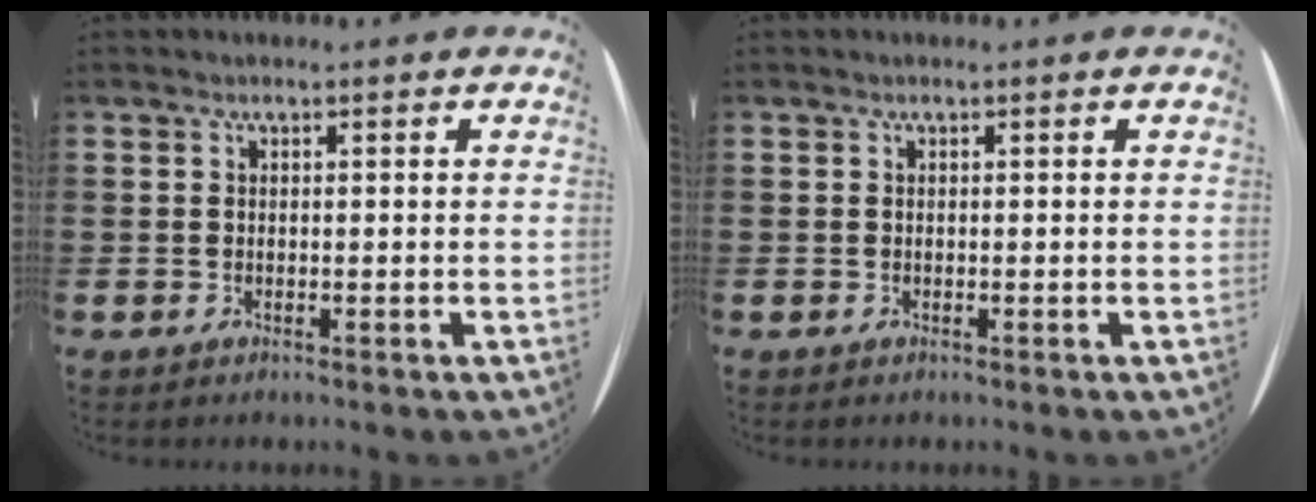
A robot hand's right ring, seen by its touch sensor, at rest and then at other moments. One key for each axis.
{"total": 0.0}